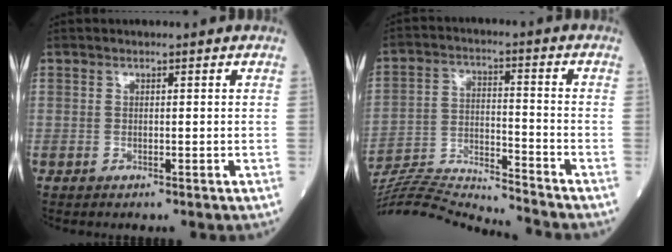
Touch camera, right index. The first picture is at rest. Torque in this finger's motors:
{"motor_torque": [-0.27, -0.18, -0.14, -0.05]}